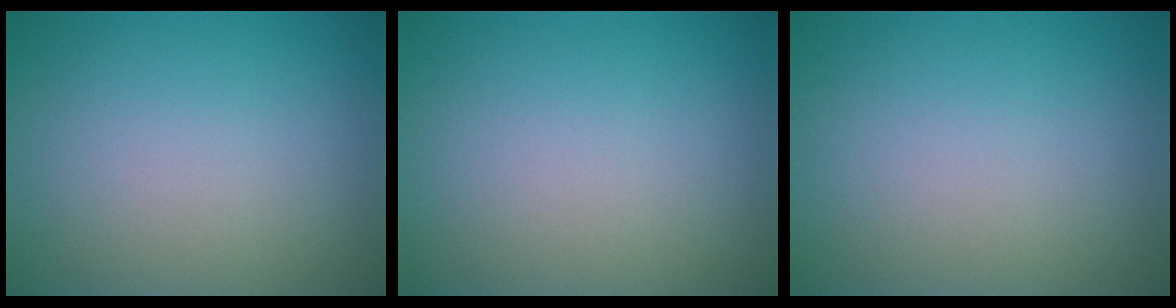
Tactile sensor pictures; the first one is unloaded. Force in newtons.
{"total": 0.0}
{"total": 0.0}